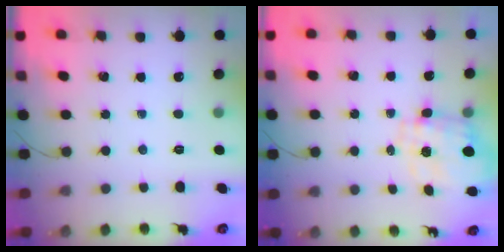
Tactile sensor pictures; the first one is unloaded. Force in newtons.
{"total": 3.7, "press": 3.4, "slide": 1.4}